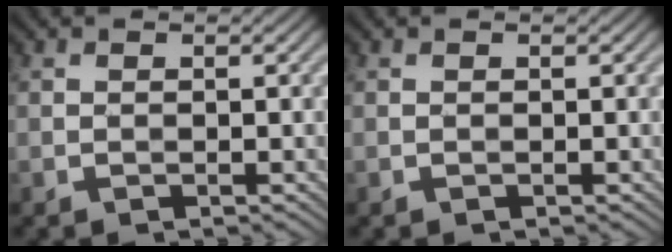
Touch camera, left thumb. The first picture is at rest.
{"total": 0.0}